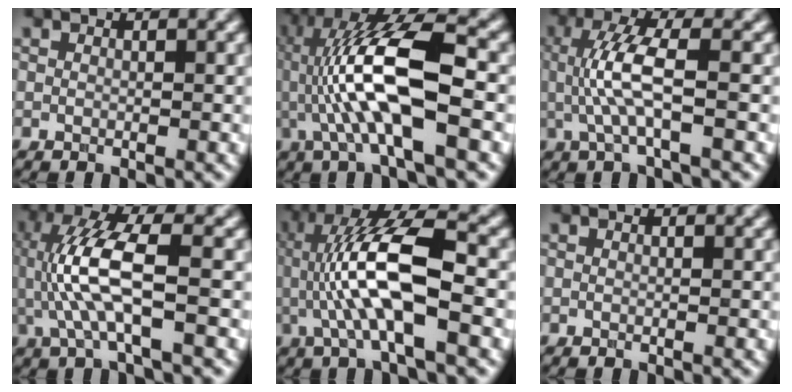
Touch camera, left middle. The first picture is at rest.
{"total": 10.3, "force": [-0.6, 2.8, 9.9], "torque": [-0.195, 0.015, -0.012]}
{"total": 5.0, "force": [-0.1, 1.1, 4.9], "torque": [-0.107, 0.000, -0.002]}
{"total": 7.2, "force": [-0.4, 1.9, 6.9], "torque": [-0.156, 0.006, -0.004]}
{"total": 9.3, "force": [-0.5, 2.6, 8.9], "torque": [-0.173, 0.011, -0.008]}
{"total": 0.0}